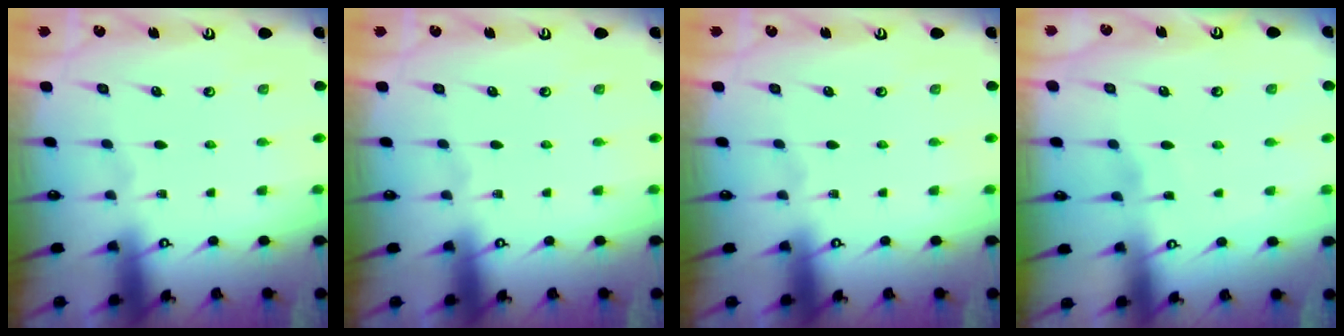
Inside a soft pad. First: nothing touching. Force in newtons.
{"total": 0.0}
{"total": 0.0}
{"total": 2.6, "press": 2.5, "slide": 0.2}